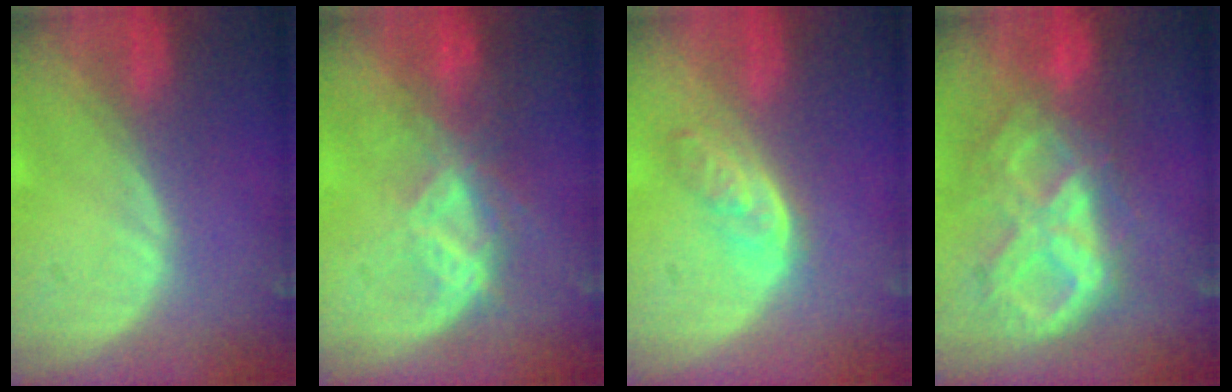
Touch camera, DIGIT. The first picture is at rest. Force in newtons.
{"total": 6.7, "press": 5.9, "slide": 3.2}
{"total": 4.9, "press": 4.3, "slide": 2.2}
{"total": 10.5, "press": 9.0, "slide": 5.5}